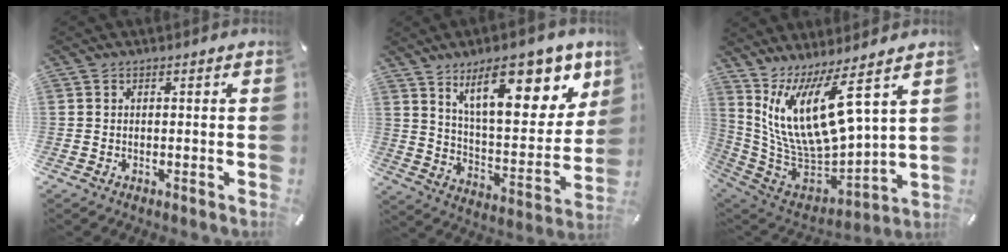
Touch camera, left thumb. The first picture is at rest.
{"total": 22.1, "force": [13.1, 9.3, 15.2], "torque": [-0.221, -0.069, 0.214]}
{"total": 19.4, "force": [8.3, 7.5, 15.9], "torque": [-0.335, -0.072, 0.141]}